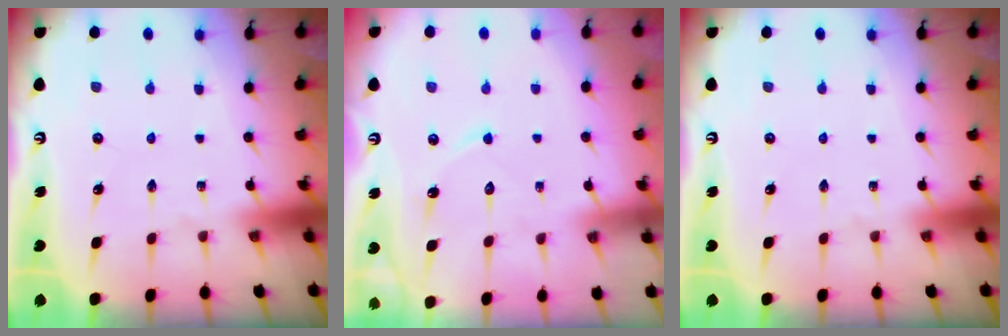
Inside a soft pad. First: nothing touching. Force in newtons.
{"total": 6.0, "press": 6.0, "slide": 0.5}
{"total": 0.0}